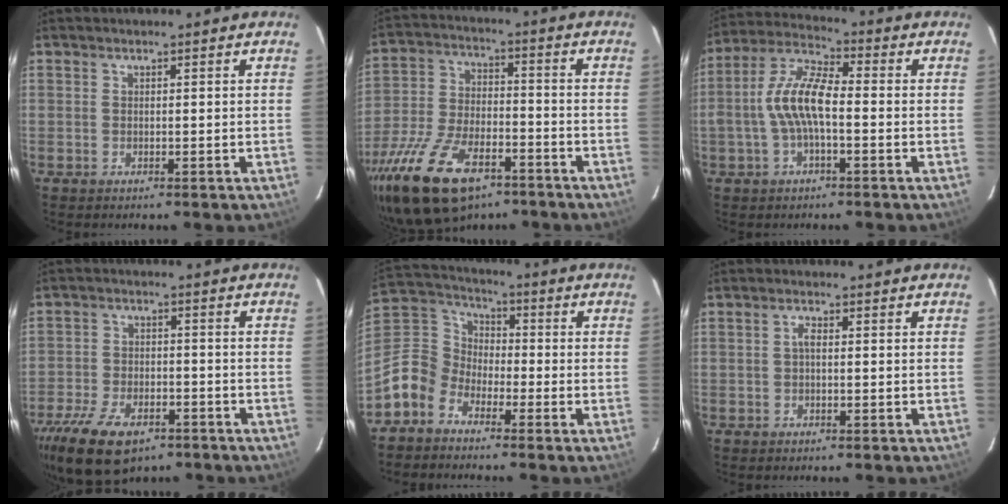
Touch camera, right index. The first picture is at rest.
{"total": 20.3, "force": [-13.0, 9.5, 12.3], "torque": [-0.264, -0.028, -0.225]}
{"total": 10.0, "force": [-1.6, 3.5, 9.2], "torque": [-0.196, 0.014, -0.033]}
{"total": 15.6, "force": [-10.1, 7.9, 8.9], "torque": [-0.206, -0.024, -0.171]}
{"total": 9.7, "force": [-6.0, 7.2, 2.8], "torque": [-0.076, 0.035, -0.140]}
{"total": 1.2, "force": [-0.1, 0.5, 1.1], "torque": [-0.022, 0.007, -0.004]}